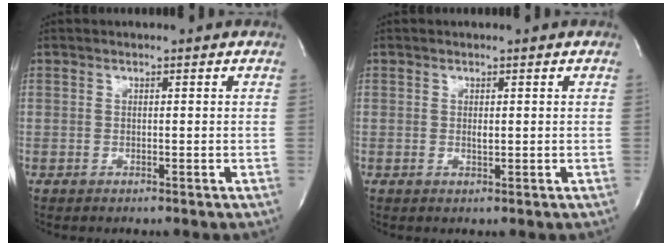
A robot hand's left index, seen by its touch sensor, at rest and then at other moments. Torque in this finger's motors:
{"motor_torque": [0.08, 0.01, 0.01, 0.01]}